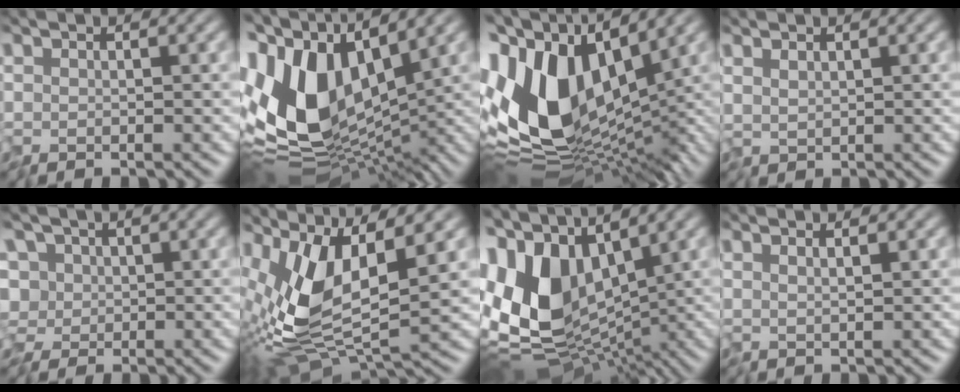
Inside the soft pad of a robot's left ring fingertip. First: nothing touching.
{"total": 13.4, "force": [0.7, 7.3, 11.2], "torque": [-0.221, 0.000, -0.004]}
{"total": 15.2, "force": [0.3, 8.3, 12.7], "torque": [-0.254, 0.007, -0.010]}
{"total": 1.2, "force": [0.6, 0.5, 0.9], "torque": [-0.023, 0.001, 0.011]}
{"total": 5.0, "force": [0.1, 3.9, 3.1], "torque": [-0.058, 0.022, -0.021]}
{"total": 9.8, "force": [1.6, 3.9, 8.8], "torque": [-0.194, -0.006, 0.023]}
{"total": 15.4, "force": [1.0, 10.0, 11.6], "torque": [-0.238, -0.003, 0.037]}
{"total": 0.6, "force": [0.3, -0.2, 0.5], "torque": [-0.010, -0.005, 0.006]}